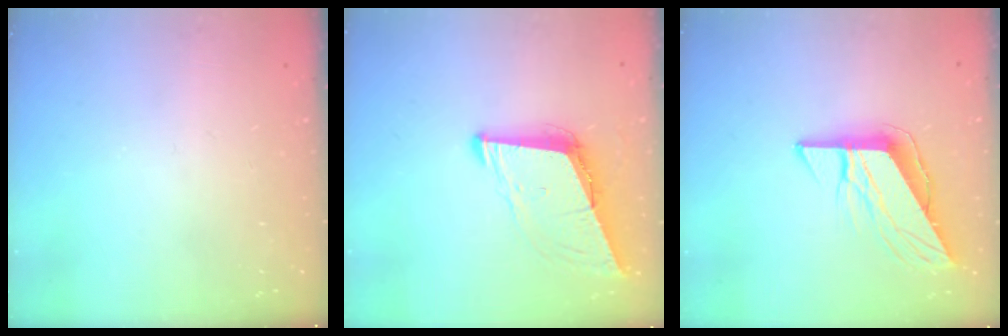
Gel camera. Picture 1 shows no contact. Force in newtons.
{"total": 8.8, "press": 8.1, "slide": 3.6}
{"total": 9.9, "press": 9.9, "slide": 0.9}